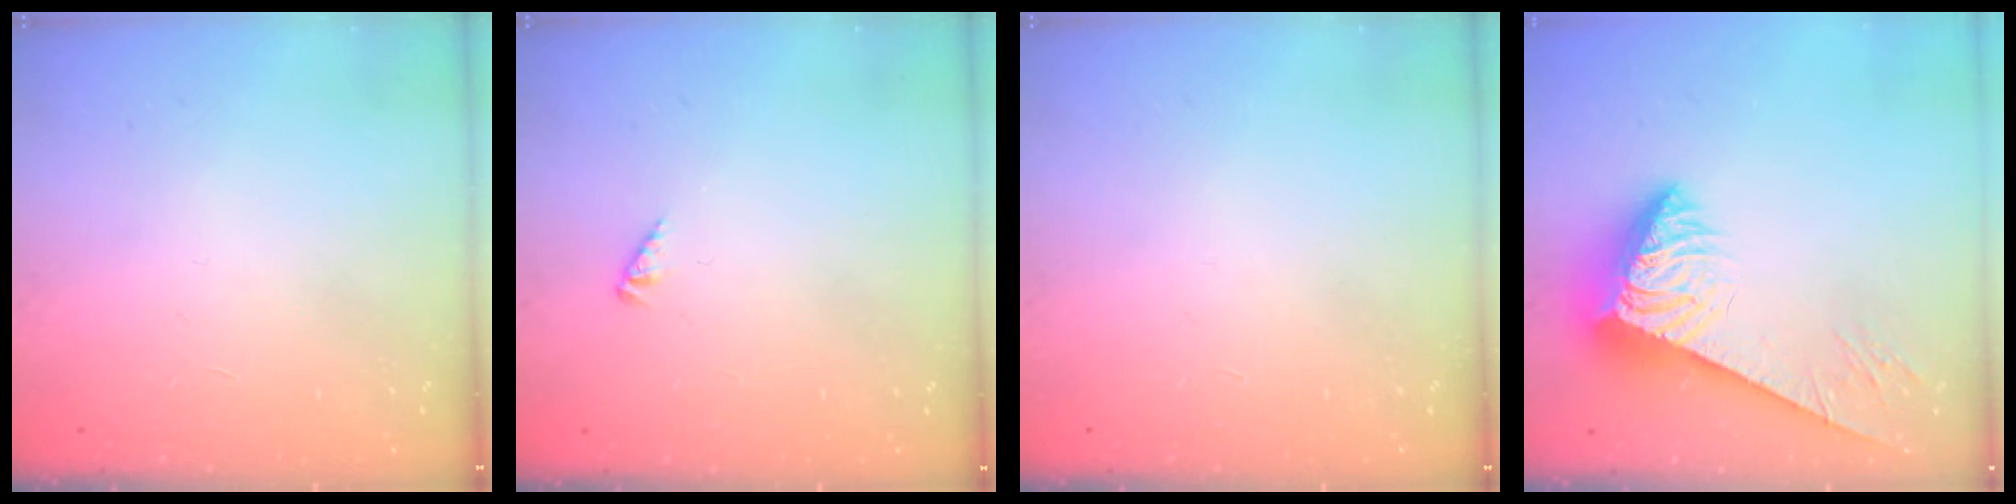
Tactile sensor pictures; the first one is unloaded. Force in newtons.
{"total": 0.7, "press": 0.7, "slide": 0.3}
{"total": 0.0}
{"total": 8.1, "press": 8.0, "slide": 1.4}